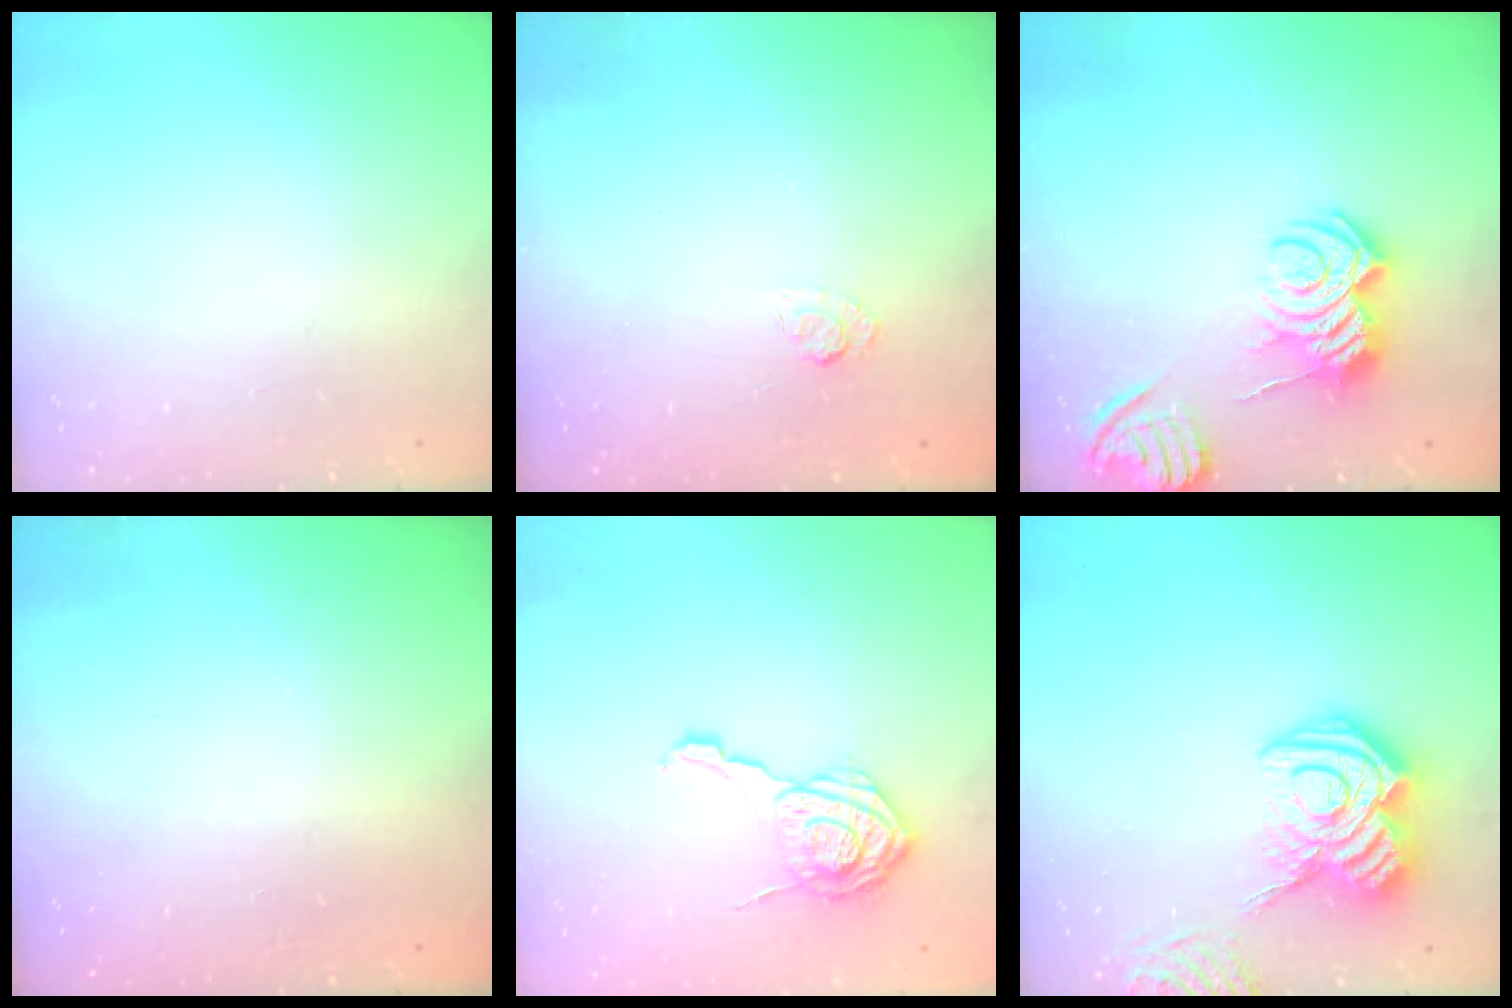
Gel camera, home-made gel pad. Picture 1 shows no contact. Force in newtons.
{"total": 2.7, "press": 2.3, "slide": 1.5}
{"total": 8.2, "press": 8.2, "slide": 0.9}
{"total": 2.3, "press": 2.2, "slide": 0.8}
{"total": 12.1, "press": 12.1, "slide": 0.7}
{"total": 18.1, "press": 18.1, "slide": 1.7}